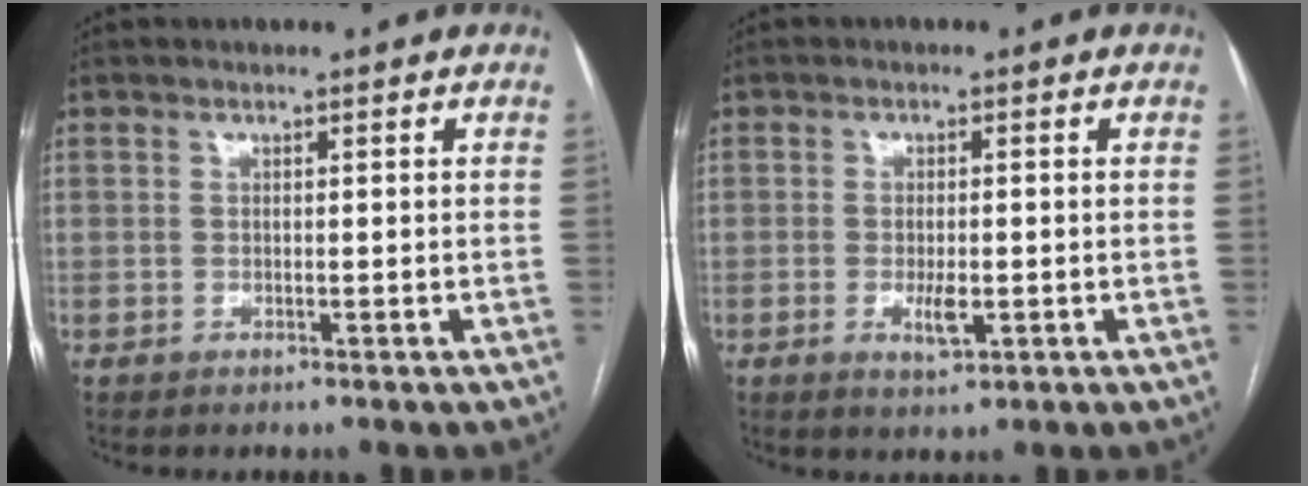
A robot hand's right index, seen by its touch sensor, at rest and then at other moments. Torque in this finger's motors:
{"motor_torque": [0.00, -0.02, -0.02, 0.00]}